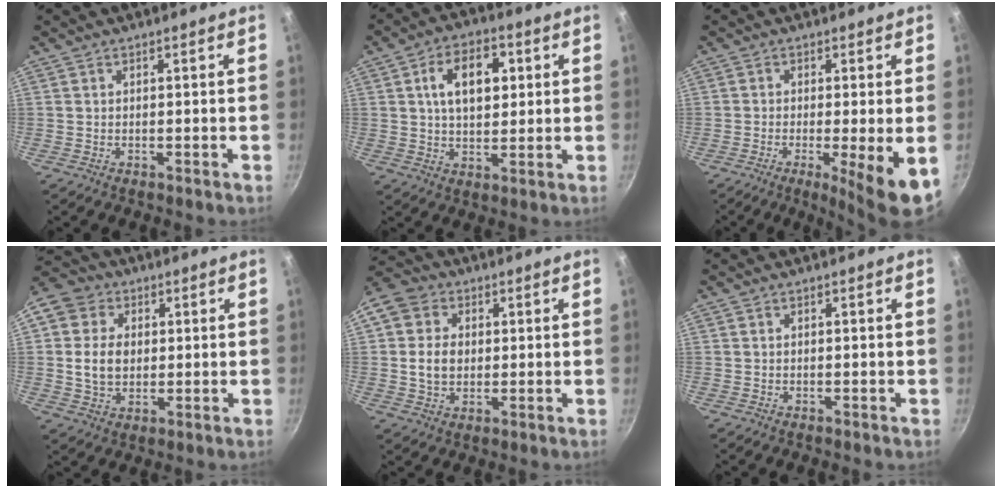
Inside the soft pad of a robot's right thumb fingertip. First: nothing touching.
{"total": 11.1, "force": [2.7, 6.9, 8.2], "torque": [-0.110, 0.003, 0.039]}
{"total": 8.1, "force": [-2.3, 0.5, 7.7], "torque": [-0.122, -0.009, -0.031]}
{"total": 11.8, "force": [1.7, 9.7, 6.6], "torque": [-0.107, 0.011, 0.024]}
{"total": 11.3, "force": [1.6, 9.3, 6.2], "torque": [-0.108, 0.015, 0.019]}
{"total": 0.0}